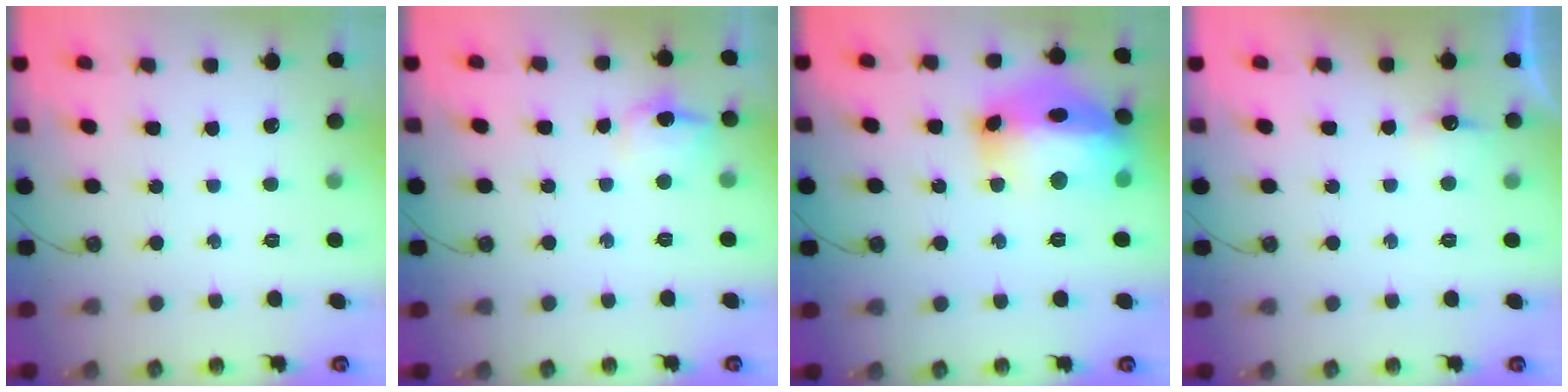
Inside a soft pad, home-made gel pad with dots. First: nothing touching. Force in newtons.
{"total": 8.5, "press": 8.4, "slide": 1.2}
{"total": 21.4, "press": 21.3, "slide": 2.4}
{"total": 4.9, "press": 4.8, "slide": 1.0}